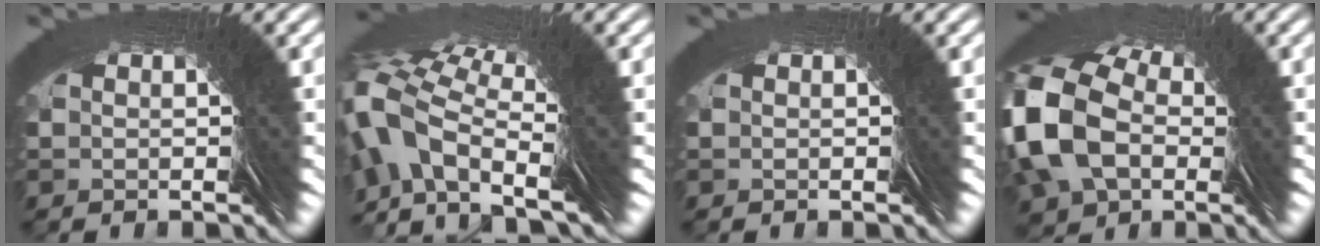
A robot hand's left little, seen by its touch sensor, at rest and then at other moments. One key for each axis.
{"total": 4.3, "fx": 1.4, "fy": 2.6, "fz": 3.1, "tx": -0.055, "ty": 0.019, "tz": -0.001}
{"total": 0.0}
{"total": 9.1, "fx": 2.1, "fy": 7.3, "fz": 5.0, "tx": -0.081, "ty": 0.013, "tz": 0.018}